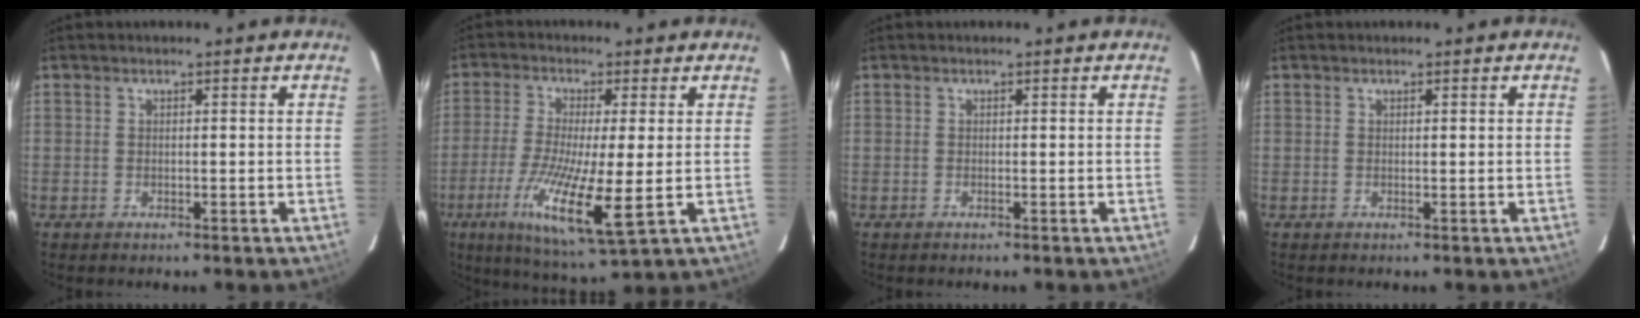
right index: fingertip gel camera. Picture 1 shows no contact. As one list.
[{"total": 12.4, "force": [-3.1, 1.0, 12.0], "torque": [-0.231, -0.037, -0.055]}, {"total": 0.0}, {"total": 0.0}]